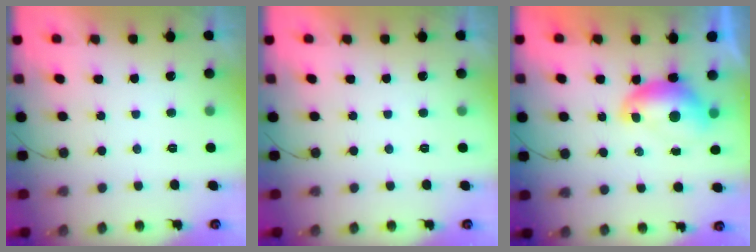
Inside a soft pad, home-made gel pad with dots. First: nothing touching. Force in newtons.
{"total": 0.0}
{"total": 7.9, "press": 7.8, "slide": 0.9}